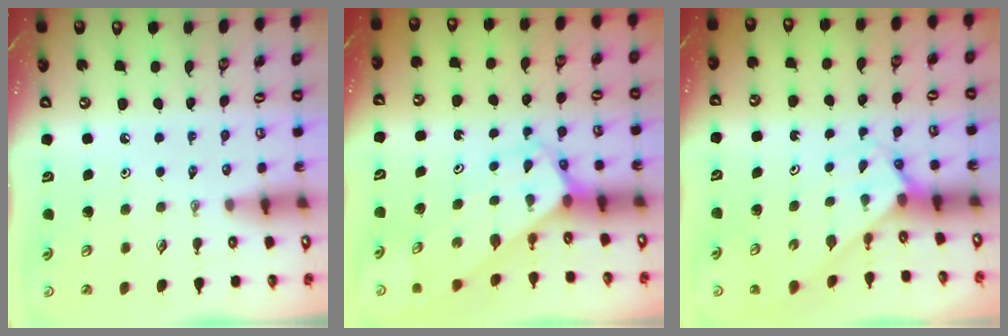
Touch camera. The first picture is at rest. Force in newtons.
{"total": 3.6, "press": 3.6, "slide": 0.3}
{"total": 2.6, "press": 2.6, "slide": 0.2}